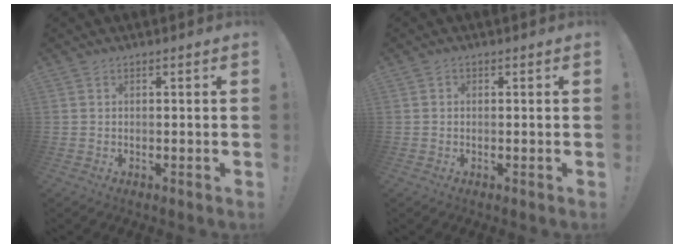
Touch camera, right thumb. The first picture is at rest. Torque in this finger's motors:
{"motor_torque": [-0.19, 0.03, 0.24, -0.12, -0.04]}